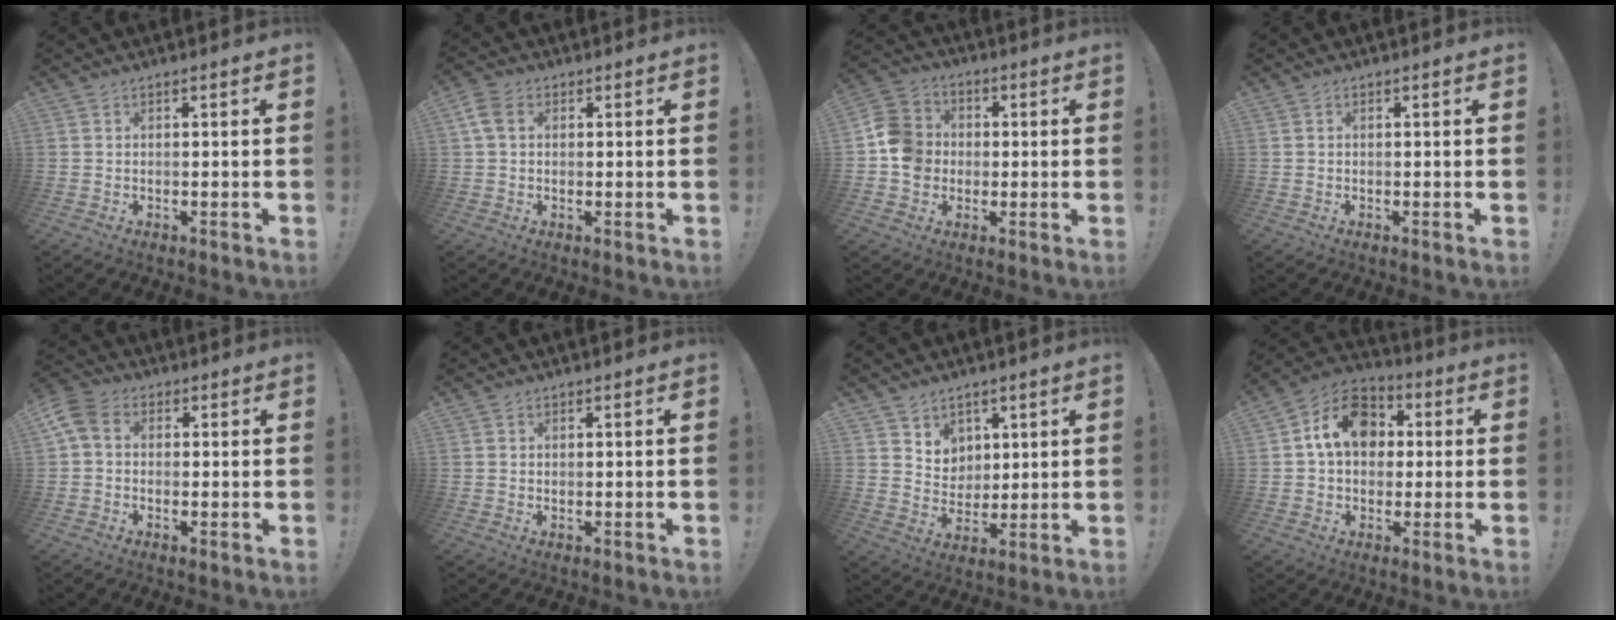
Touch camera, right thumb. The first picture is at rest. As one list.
[{"total": 5.2, "force": [1.5, 3.6, 3.4], "torque": [-0.071, 0.006, 0.031]}, {"total": 5.9, "force": [2.2, 4.1, 3.6], "torque": [-0.067, -0.007, 0.040]}, {"total": 0.0}, {"total": 7.0, "force": [1.4, 5.1, 4.6], "torque": [-0.096, 0.002, 0.032]}, {"total": 0.6, "force": [0.5, 0.2, 0.1], "torque": [0.002, -0.001, 0.010]}, {"total": 6.9, "force": [4.5, 5.1, 0.5], "torque": [-0.016, -0.042, 0.091]}, {"total": 14.7, "force": [3.8, 11.4, 8.4], "torque": [-0.124, 0.005, 0.078]}]